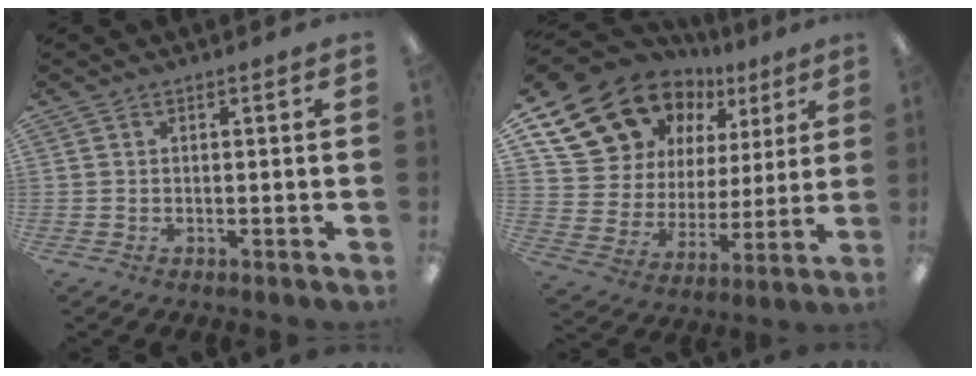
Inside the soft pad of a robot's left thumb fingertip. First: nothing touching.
{"total": 18.1, "force": [13.0, 11.3, 5.4], "torque": [-0.119, -0.085, 0.251]}